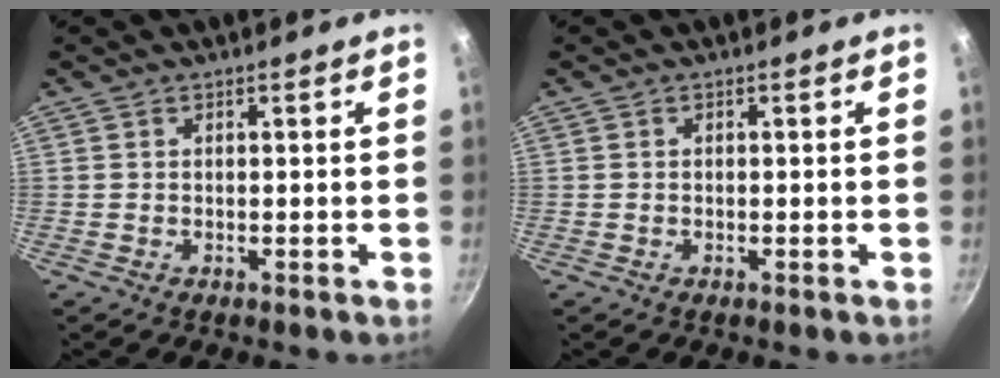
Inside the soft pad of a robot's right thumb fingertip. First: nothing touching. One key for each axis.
{"total": 0.0}